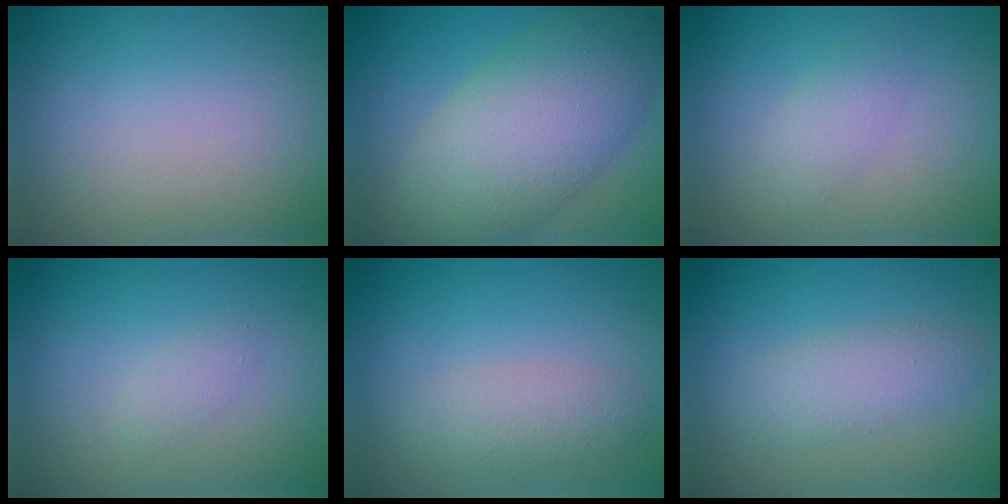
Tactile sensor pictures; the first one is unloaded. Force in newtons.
{"total": 9.9, "press": 9.9, "slide": 0.6}
{"total": 1.9, "press": 1.9, "slide": 0.1}
{"total": 1.0, "press": 1.0, "slide": 0.0}
{"total": 2.4, "press": 2.4, "slide": 0.0}
{"total": 2.6, "press": 2.6, "slide": 0.1}